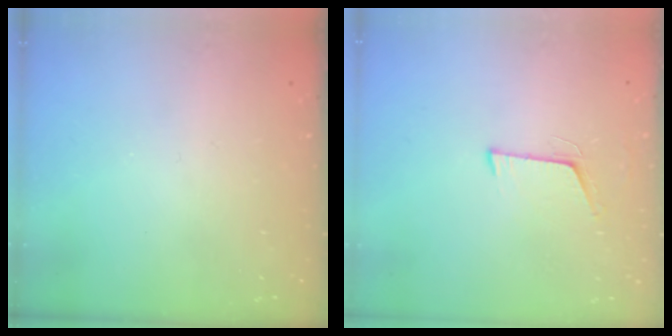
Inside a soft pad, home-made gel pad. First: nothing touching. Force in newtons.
{"total": 5.9, "press": 5.6, "slide": 2.0}